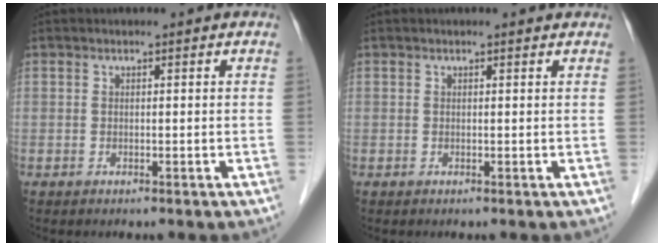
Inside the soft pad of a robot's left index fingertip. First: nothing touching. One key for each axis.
{"total": 0.9, "fx": 0.9, "fy": 0.1, "fz": 0.3, "tx": -0.011, "ty": 0.005, "tz": 0.009}